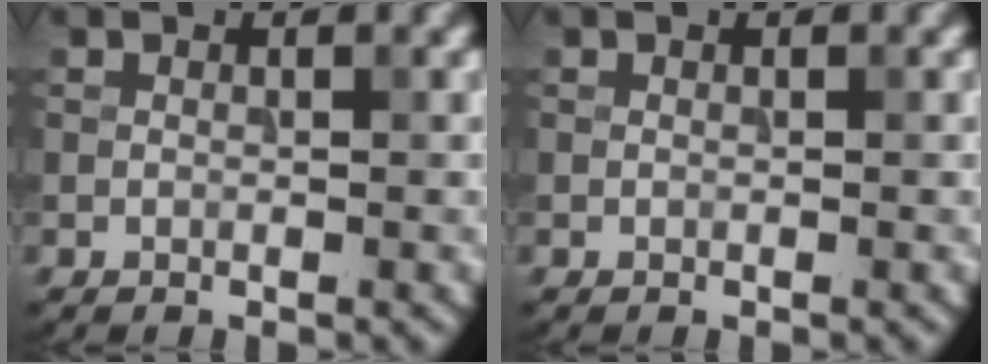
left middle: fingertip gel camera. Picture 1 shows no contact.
{"total": 0.0}